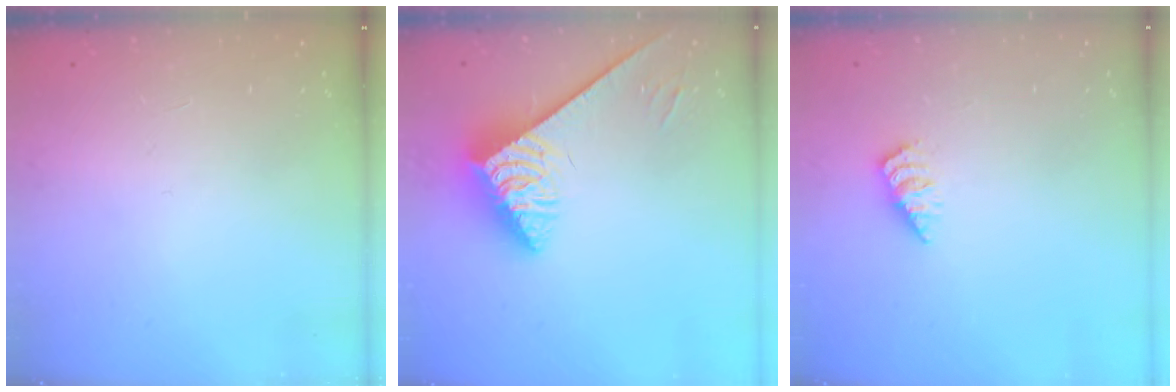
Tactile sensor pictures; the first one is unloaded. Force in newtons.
{"total": 3.7, "press": 3.7, "slide": 0.6}
{"total": 1.7, "press": 1.7, "slide": 0.2}